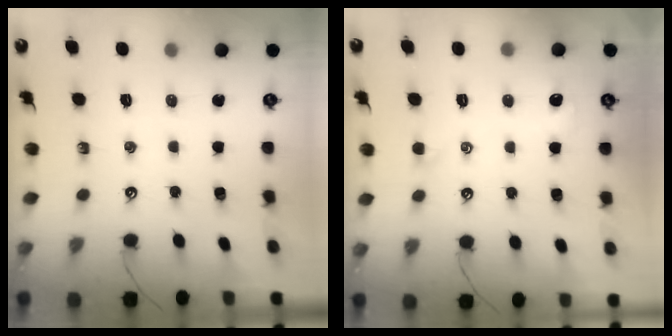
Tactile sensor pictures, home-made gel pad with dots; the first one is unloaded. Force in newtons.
{"total": 1.0, "press": 0.8, "slide": 0.6}